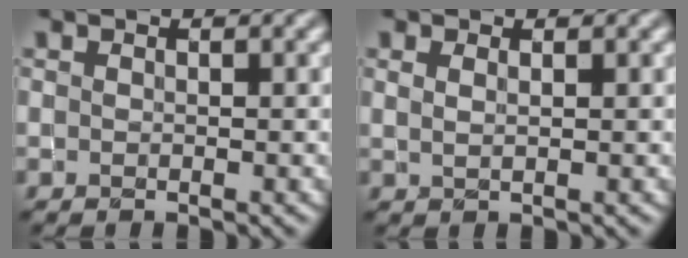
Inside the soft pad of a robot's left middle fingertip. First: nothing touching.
{"total": 1.0, "force": [0.5, 0.4, 0.8], "torque": [-0.015, -0.001, 0.010]}